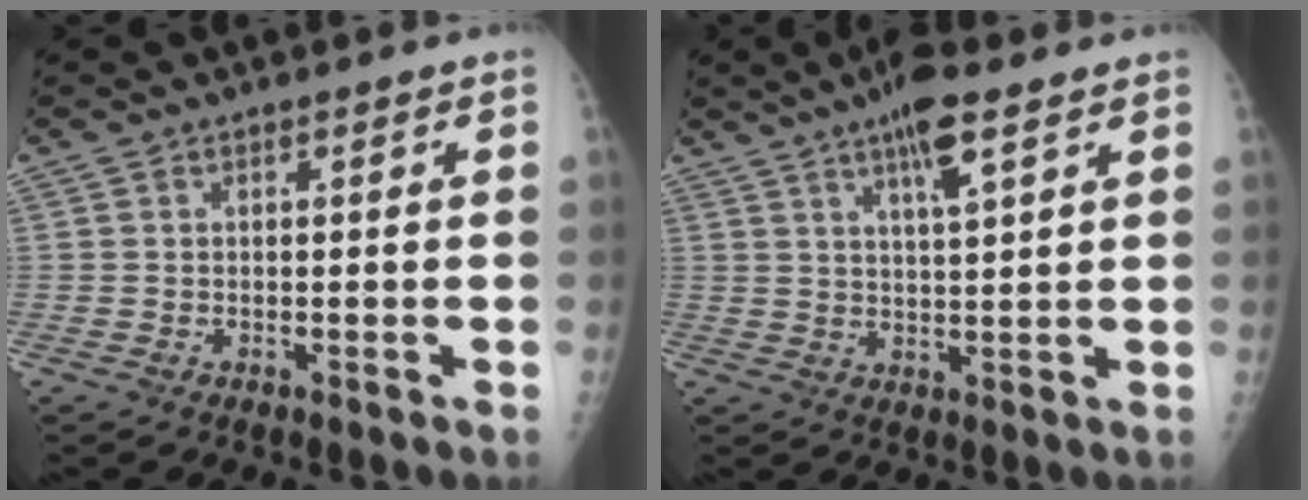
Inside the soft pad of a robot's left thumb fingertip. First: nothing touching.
{"total": 7.9, "force": [4.6, 1.8, 6.1], "torque": [-0.099, -0.018, 0.076]}